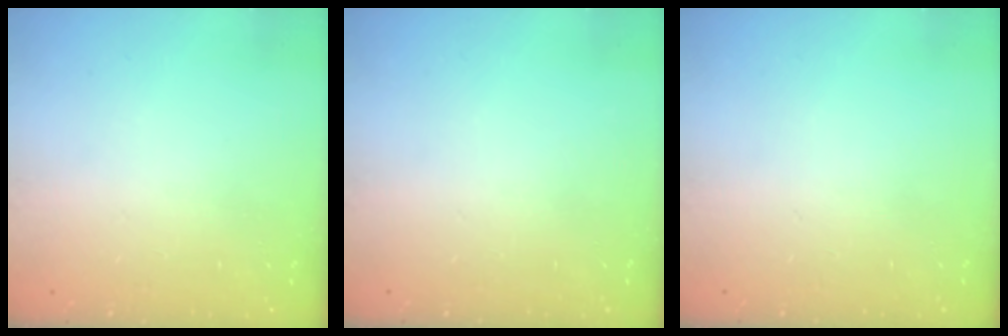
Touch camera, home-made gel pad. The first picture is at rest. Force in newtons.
{"total": 0.0}
{"total": 0.0}